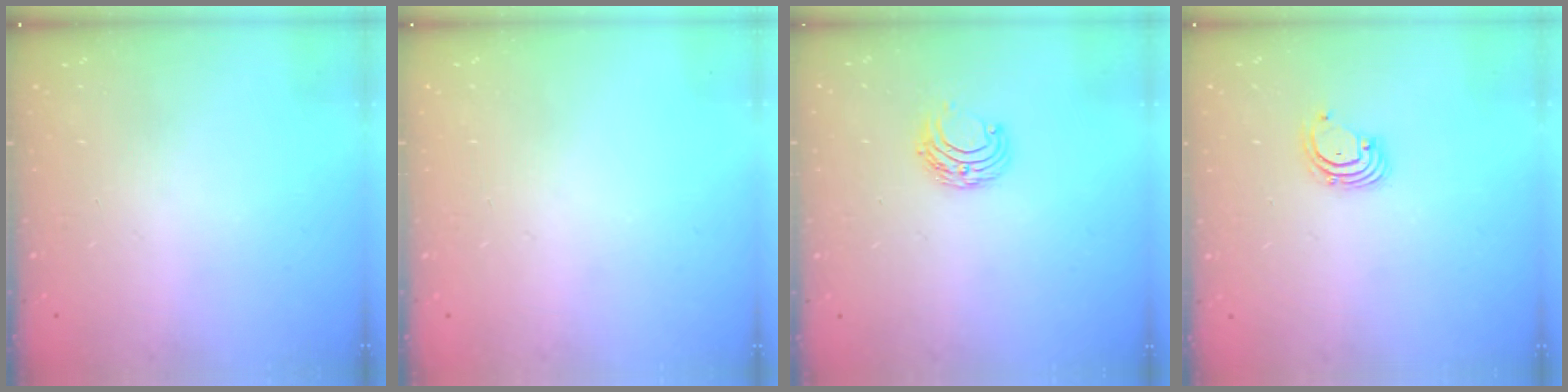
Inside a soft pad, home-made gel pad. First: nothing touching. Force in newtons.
{"total": 0.0}
{"total": 6.5, "press": 6.5, "slide": 0.6}
{"total": 1.8, "press": 1.8, "slide": 0.2}